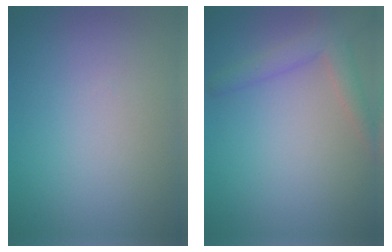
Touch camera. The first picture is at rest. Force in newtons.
{"total": 2.9, "press": 2.9, "slide": 0.2}